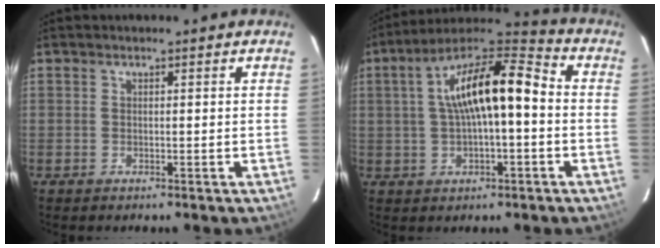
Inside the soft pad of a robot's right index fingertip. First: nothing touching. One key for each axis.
{"total": 14.8, "fx": 0.7, "fy": 4.9, "fz": 13.9, "tx": -0.239, "ty": 0.032, "tz": 0.009}